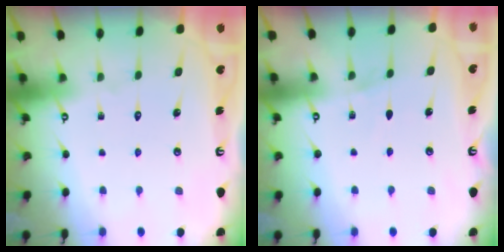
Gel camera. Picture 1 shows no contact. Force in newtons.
{"total": 5.8, "press": 5.1, "slide": 2.6}